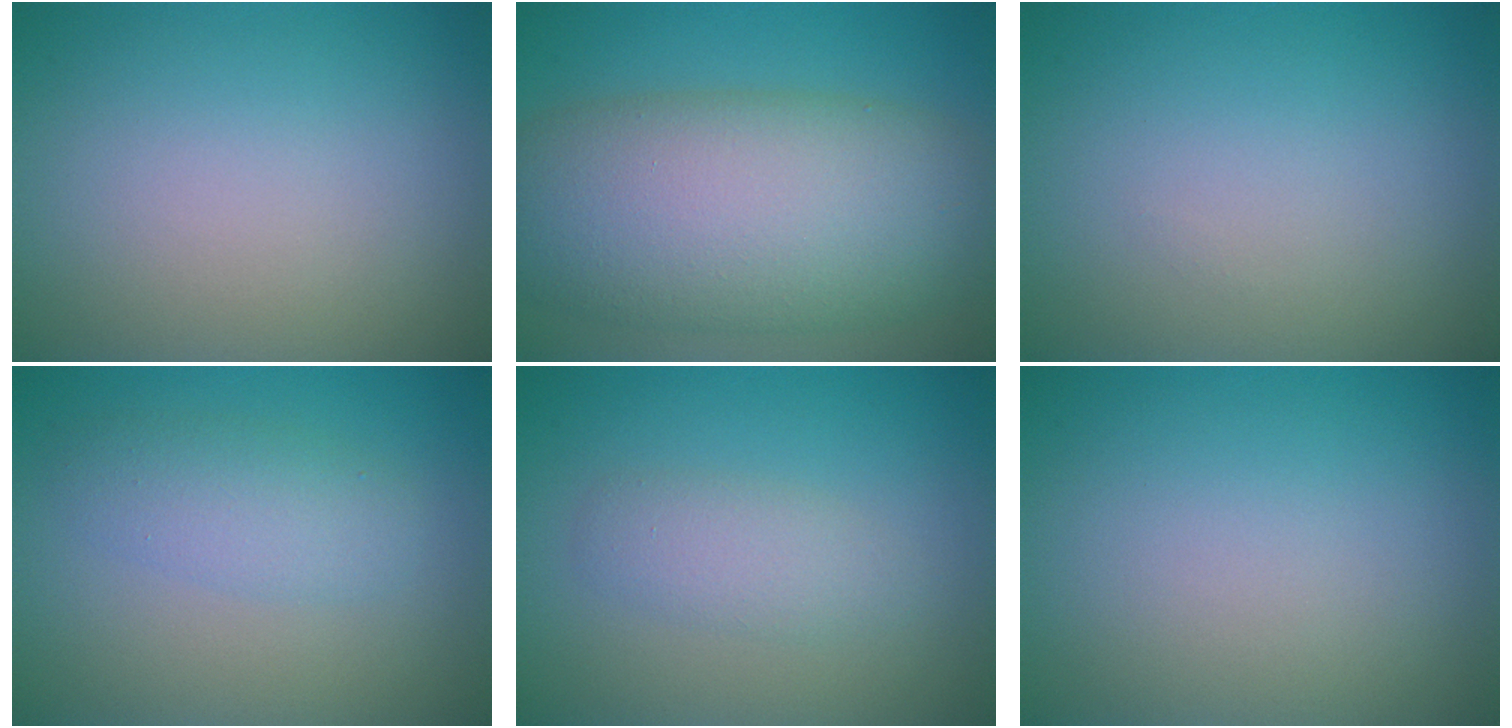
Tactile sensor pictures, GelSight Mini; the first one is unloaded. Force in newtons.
{"total": 12.1, "press": 12.1, "slide": 0.6}
{"total": 0.0}
{"total": 3.0, "press": 3.0, "slide": 0.1}
{"total": 2.2, "press": 2.2, "slide": 0.0}
{"total": 0.0}